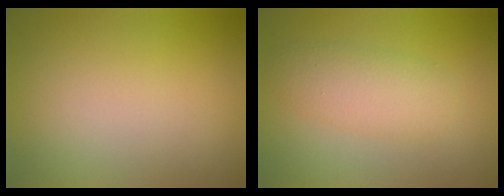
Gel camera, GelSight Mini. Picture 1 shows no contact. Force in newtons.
{"total": 2.4, "press": 2.3, "slide": 0.1}